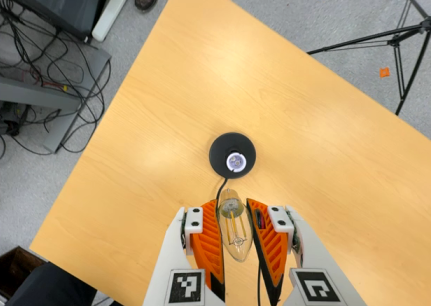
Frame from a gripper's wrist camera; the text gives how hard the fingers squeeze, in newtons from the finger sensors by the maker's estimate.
{"total": 20.9, "left": 22.4, "right": 19.4}